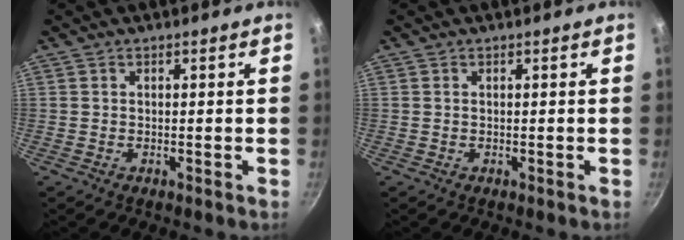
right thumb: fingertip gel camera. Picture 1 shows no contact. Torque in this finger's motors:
{"motor_torque": [-0.67, 0.48, -0.28, 0.00, 0.04]}